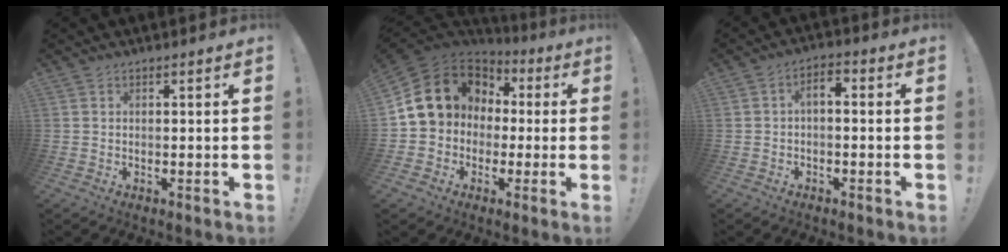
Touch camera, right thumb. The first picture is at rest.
{"total": 15.5, "force": [3.3, 13.4, 7.1], "torque": [-0.111, 0.000, 0.088]}
{"total": 3.6, "force": [-1.3, 1.8, 2.8], "torque": [-0.060, 0.006, -0.026]}